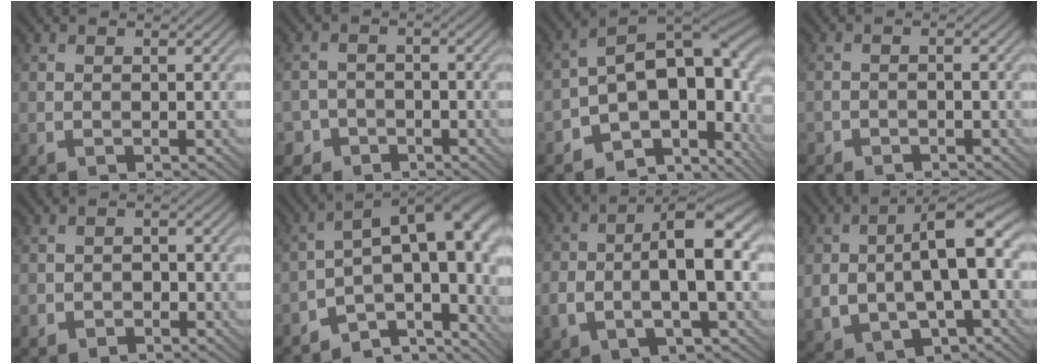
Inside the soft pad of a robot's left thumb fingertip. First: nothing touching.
{"total": 3.1, "force": [-2.0, 2.4, 0.3], "torque": [0.009, 0.003, -0.045]}
{"total": 14.7, "force": [-3.9, 8.4, 11.5], "torque": [-0.158, -0.008, -0.065]}
{"total": 1.3, "force": [-1.1, 0.6, 0.3], "torque": [-0.005, 0.001, -0.026]}
{"total": 1.6, "force": [-0.9, 1.2, 0.6], "torque": [-0.009, 0.002, -0.018]}
{"total": 13.1, "force": [-5.8, 6.2, 10.0], "torque": [-0.137, 0.008, -0.083]}
{"total": 10.4, "force": [-1.8, 4.4, 9.2], "torque": [-0.165, 0.004, -0.033]}
{"total": 12.6, "force": [-1.1, 6.8, 10.6], "torque": [-0.196, -0.007, -0.012]}